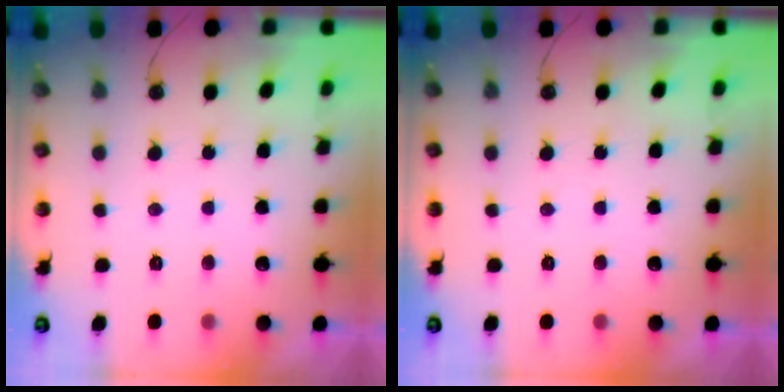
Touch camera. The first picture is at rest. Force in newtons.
{"total": 0.0}